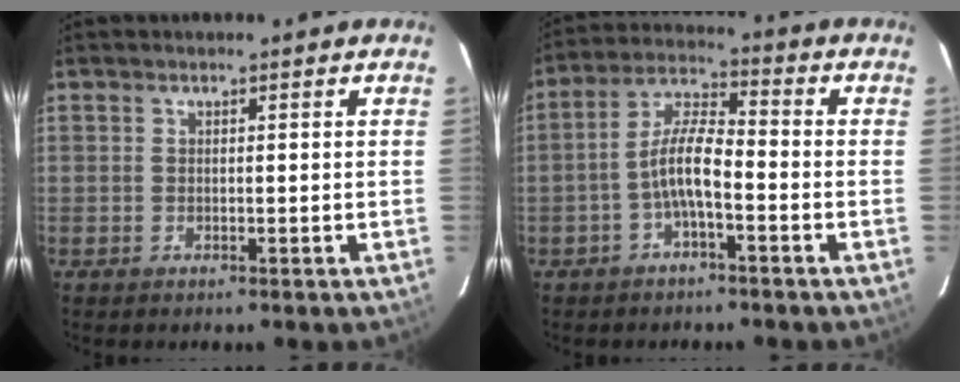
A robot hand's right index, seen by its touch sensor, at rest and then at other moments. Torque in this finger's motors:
{"motor_torque": [1.59, 0.36, 0.25, 0.07]}